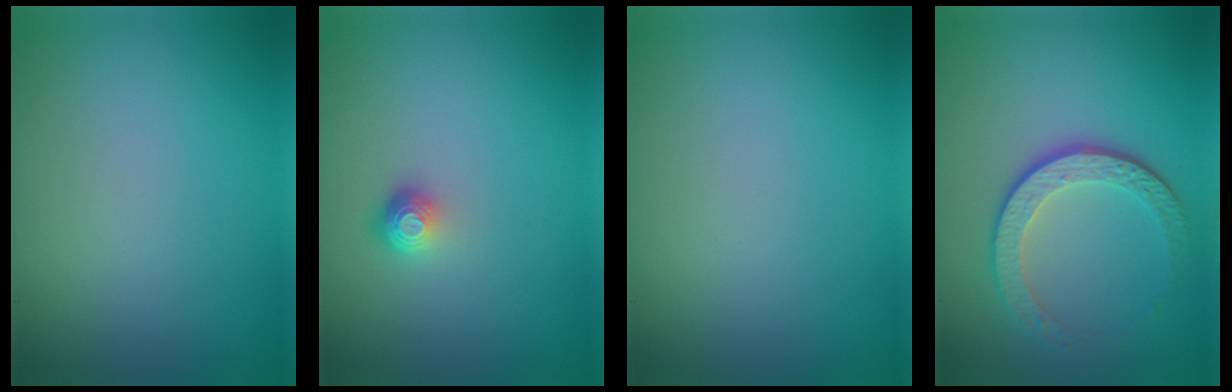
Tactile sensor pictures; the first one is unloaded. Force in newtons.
{"total": 1.6, "press": 1.1, "slide": 1.2}
{"total": 0.0}
{"total": 4.2, "press": 3.1, "slide": 2.8}